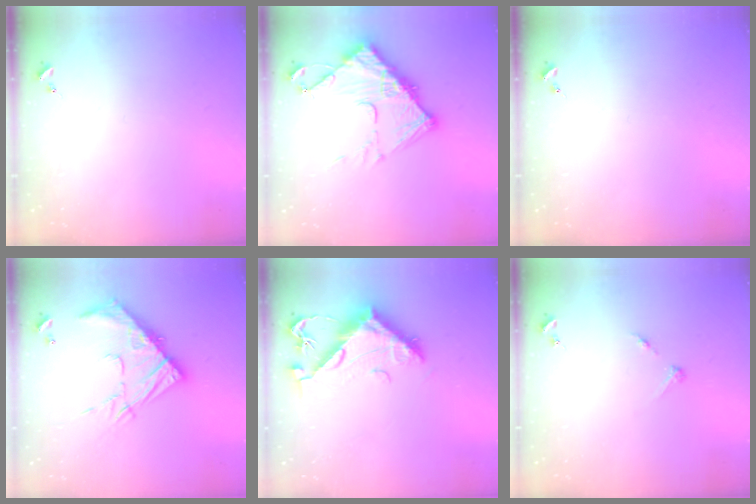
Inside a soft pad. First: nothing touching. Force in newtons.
{"total": 14.5, "press": 14.5, "slide": 1.4}
{"total": 0.0}
{"total": 17.3, "press": 17.3, "slide": 1.4}
{"total": 12.3, "press": 12.2, "slide": 1.5}
{"total": 3.2, "press": 3.1, "slide": 0.4}